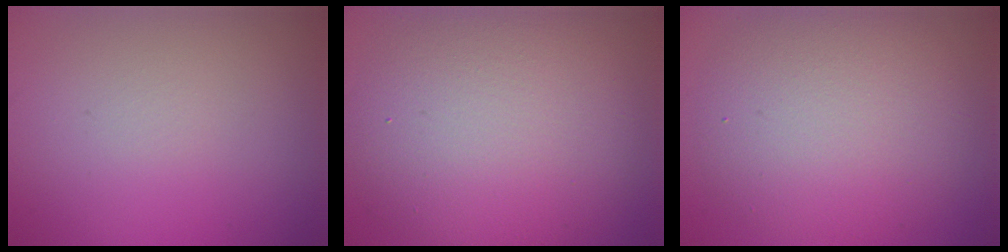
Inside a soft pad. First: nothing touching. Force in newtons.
{"total": 10.7, "press": 10.6, "slide": 0.8}
{"total": 7.6, "press": 7.6, "slide": 0.4}